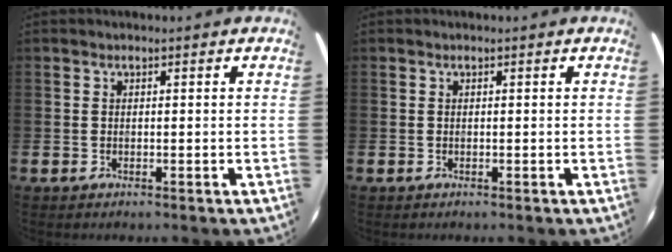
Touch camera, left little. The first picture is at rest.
{"total": 0.0}